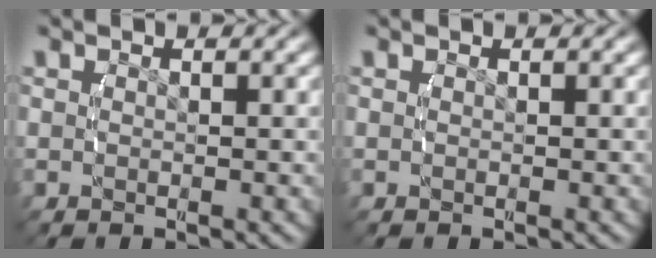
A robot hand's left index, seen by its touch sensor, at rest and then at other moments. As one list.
[{"total": 0.0}]